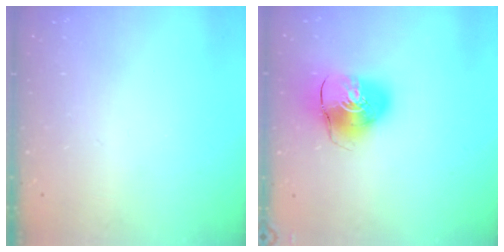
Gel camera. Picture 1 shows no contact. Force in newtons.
{"total": 10.8, "press": 10.7, "slide": 1.5}